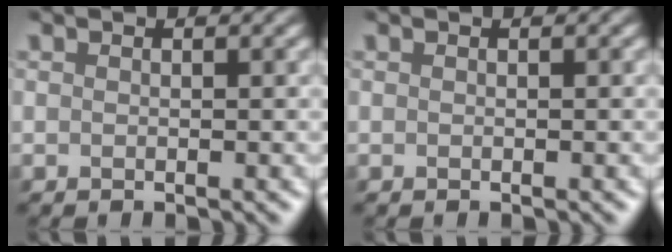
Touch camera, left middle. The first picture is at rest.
{"total": 0.0}